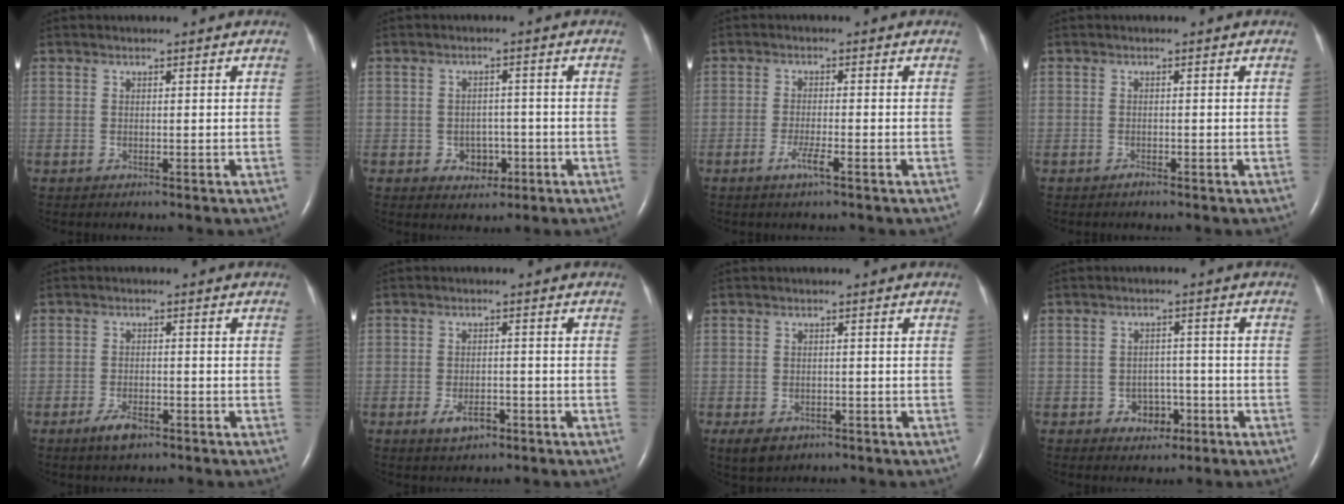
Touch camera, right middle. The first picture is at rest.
{"total": 3.7, "force": [-1.4, 2.9, 1.8], "torque": [-0.020, 0.010, -0.011]}
{"total": 2.7, "force": [-1.6, 0.1, 2.2], "torque": [-0.047, -0.004, -0.032]}
{"total": 0.6, "force": [-0.5, 0.1, 0.2], "torque": [-0.007, -0.001, -0.008]}
{"total": 3.6, "force": [-2.4, 1.4, 2.3], "torque": [-0.051, -0.001, -0.039]}
{"total": 3.8, "force": [-2.1, 1.9, 2.5], "torque": [-0.045, 0.001, -0.031]}
{"total": 4.2, "force": [-2.7, 2.7, 1.9], "torque": [-0.036, -0.003, -0.035]}
{"total": 4.0, "force": [-1.9, 3.0, 1.8], "torque": [-0.023, 0.011, -0.022]}